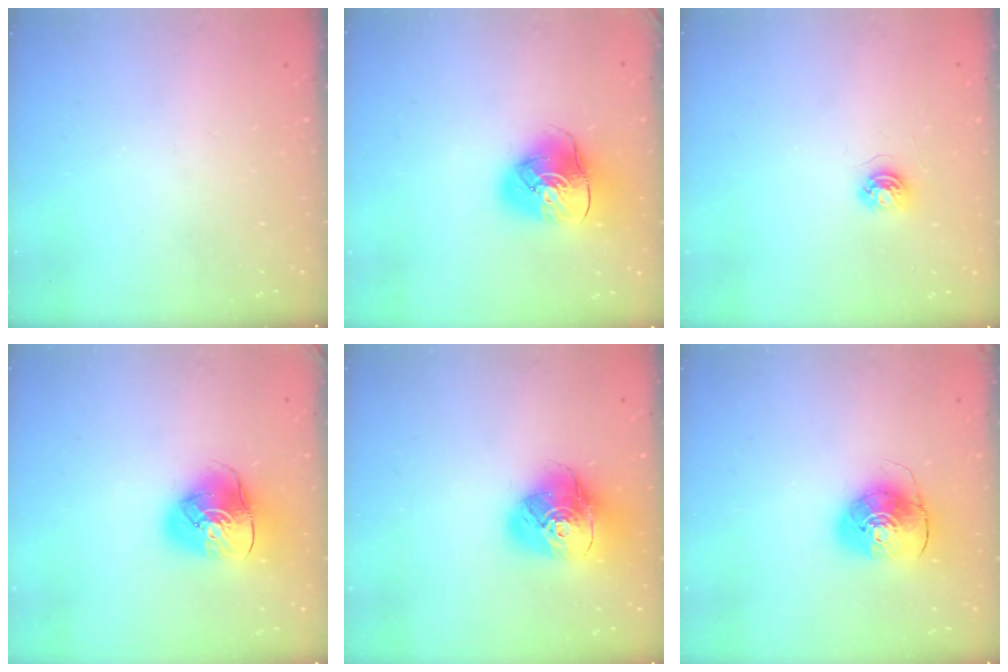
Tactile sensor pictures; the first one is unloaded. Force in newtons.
{"total": 11.3, "press": 11.1, "slide": 1.7}
{"total": 4.0, "press": 4.0, "slide": 0.5}
{"total": 11.3, "press": 11.1, "slide": 1.7}
{"total": 16.7, "press": 16.6, "slide": 2.2}
{"total": 9.2, "press": 9.1, "slide": 1.2}